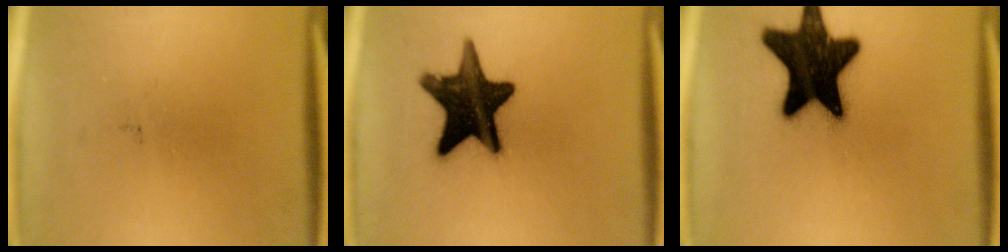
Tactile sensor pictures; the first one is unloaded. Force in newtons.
{"total": 16.8}
{"total": 20.2}